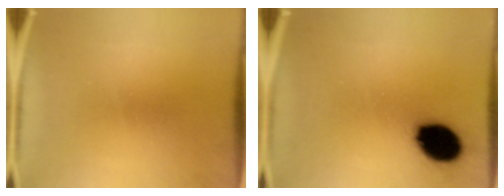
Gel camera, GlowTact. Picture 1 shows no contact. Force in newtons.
{"total": 12.9}